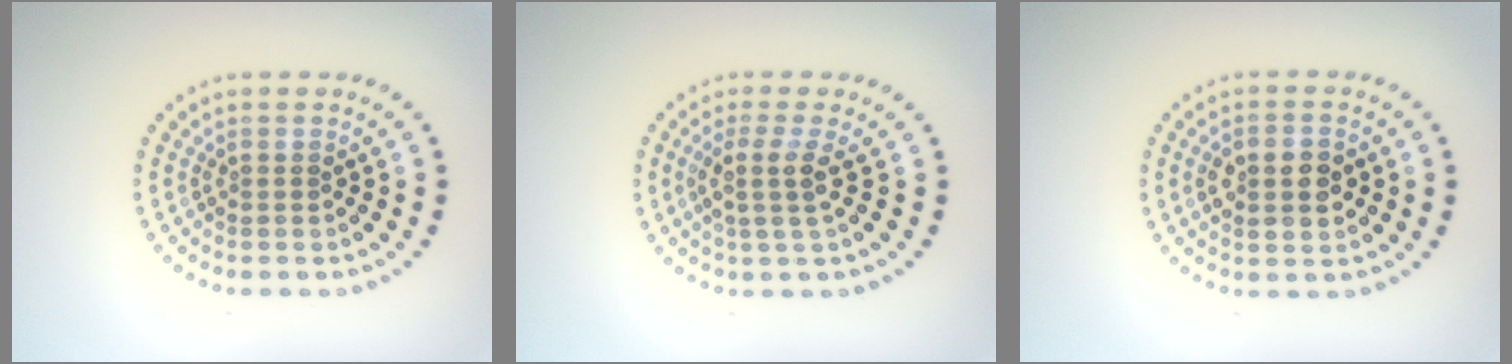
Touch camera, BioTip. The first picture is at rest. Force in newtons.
{"total": 2.4, "press": 1.9, "slide": 1.5}
{"total": 3.7, "press": 3.7, "slide": 0.1}